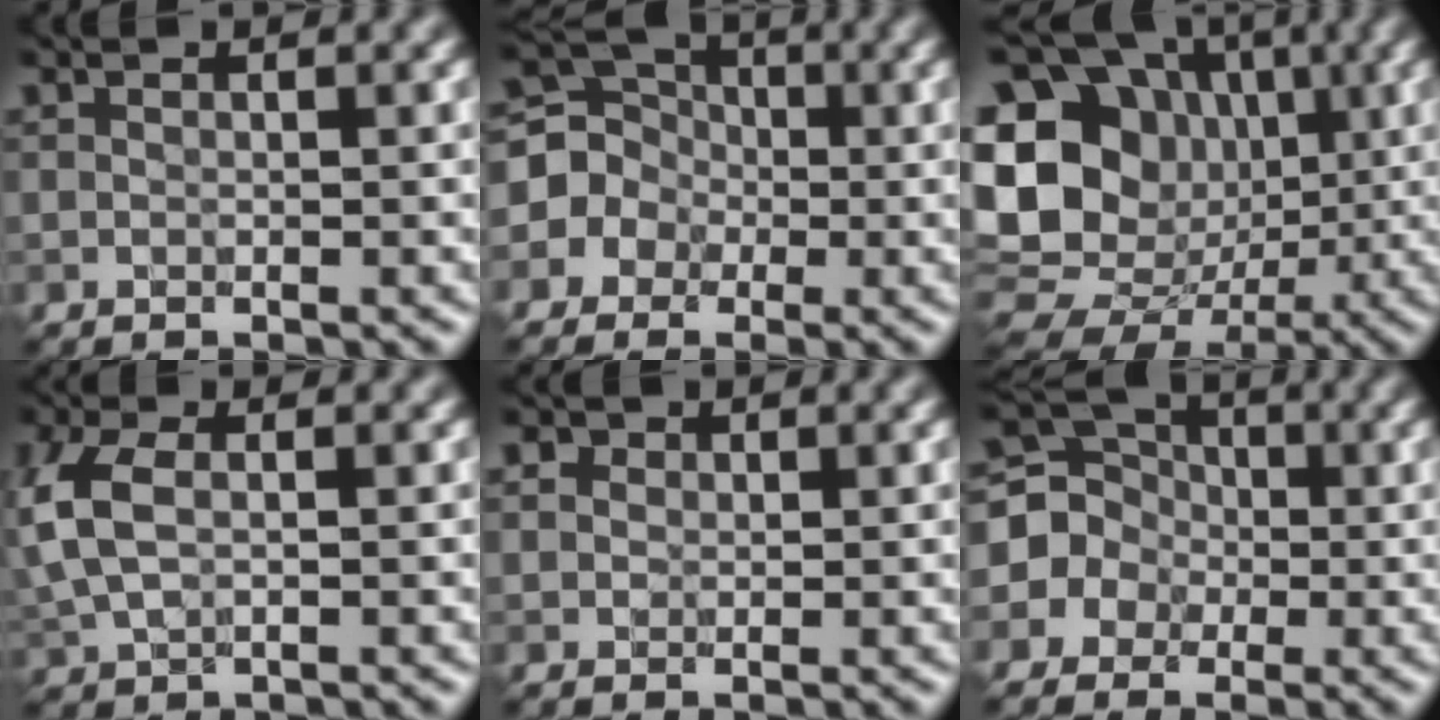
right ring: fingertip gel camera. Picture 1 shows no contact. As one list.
[{"total": 5.2, "force": [-0.8, 4.9, 1.4], "torque": [-0.015, 0.023, -0.044]}, {"total": 21.2, "force": [2.3, 19.2, 8.8], "torque": [-0.194, 0.043, 0.008]}, {"total": 3.6, "force": [0.3, 2.3, 2.8], "torque": [-0.077, 0.005, 0.004]}, {"total": 2.5, "force": [1.5, 1.7, 1.0], "torque": [-0.019, 0.011, 0.007]}, {"total": 6.2, "force": [-0.5, 5.9, 1.7], "torque": [-0.032, 0.031, -0.048]}]